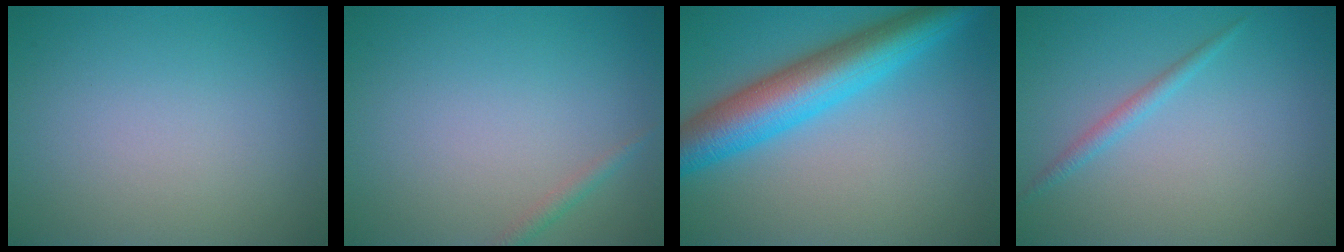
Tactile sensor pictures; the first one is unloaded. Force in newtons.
{"total": 1.0, "press": 1.0, "slide": 0.0}
{"total": 8.1, "press": 8.1, "slide": 0.2}
{"total": 1.3, "press": 1.3, "slide": 0.1}